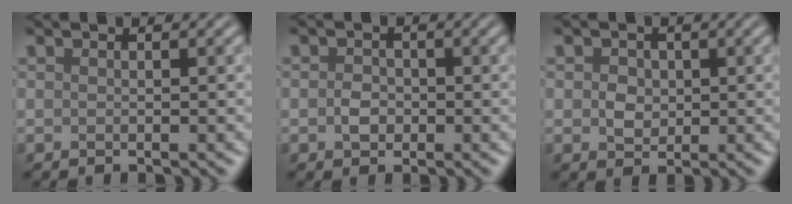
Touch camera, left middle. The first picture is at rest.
{"total": 1.6, "force": [-0.4, 1.3, 0.8], "torque": [-0.016, 0.000, -0.010]}
{"total": 2.0, "force": [0.2, 1.7, 1.0], "torque": [-0.017, -0.003, 0.002]}